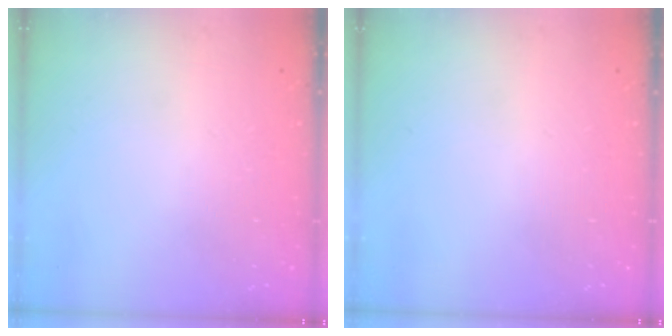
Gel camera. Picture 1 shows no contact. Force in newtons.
{"total": 0.0}